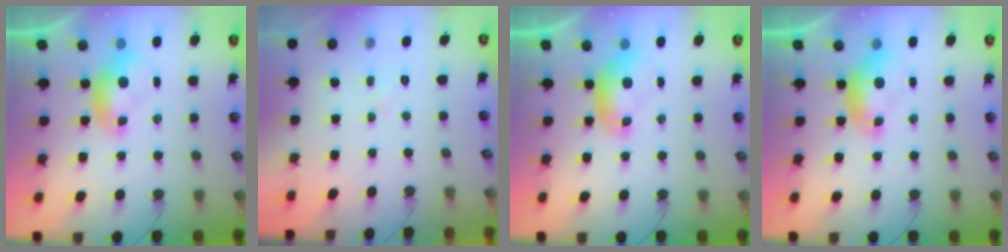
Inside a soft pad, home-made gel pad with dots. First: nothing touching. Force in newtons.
{"total": 0.9, "press": 0.9, "slide": 0.3}
{"total": 0.8, "press": 0.8, "slide": 0.2}
{"total": 0.8, "press": 0.8, "slide": 0.2}